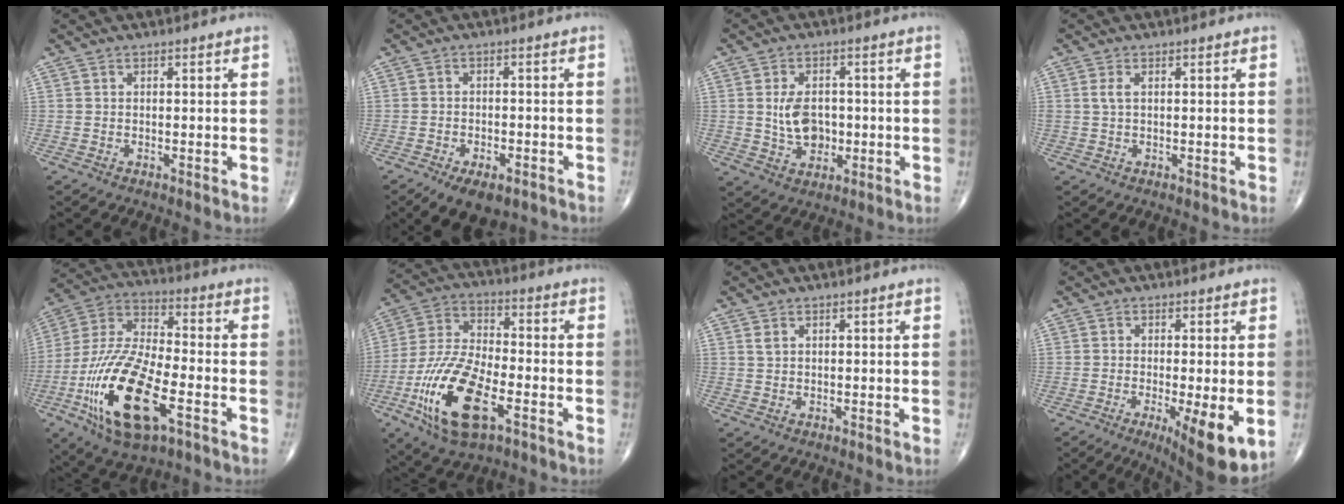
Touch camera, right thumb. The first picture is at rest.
{"total": 8.2, "force": [-5.1, 4.1, 4.9], "torque": [-0.063, 0.013, -0.076]}
{"total": 7.4, "force": [-0.1, 5.1, 5.3], "torque": [-0.074, 0.000, 0.007]}
{"total": 1.8, "force": [0.5, 0.8, 1.5], "torque": [-0.037, 0.006, 0.013]}
{"total": 22.2, "force": [-8.2, 8.9, 18.5], "torque": [-0.386, 0.017, -0.145]}
{"total": 18.5, "force": [-7.3, 7.9, 15.0], "torque": [-0.305, 0.017, -0.132]}
{"total": 0.9, "force": [0.5, 0.5, 0.6], "torque": [-0.012, 0.005, 0.012]}
{"total": 11.4, "force": [-3.3, 2.8, 10.5], "torque": [-0.152, -0.024, -0.046]}